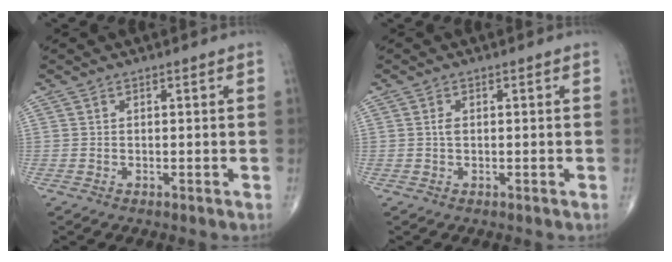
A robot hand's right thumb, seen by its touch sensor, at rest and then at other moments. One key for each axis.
{"total": 1.1, "fx": 0.1, "fy": 0.7, "fz": 0.9, "tx": -0.017, "ty": 0.001, "tz": 0.000}